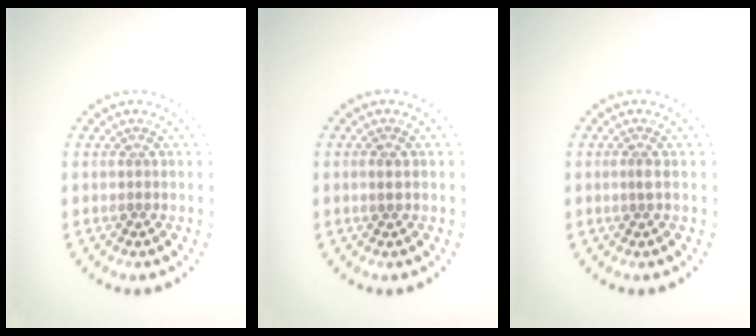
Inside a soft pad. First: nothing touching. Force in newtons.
{"total": 0.8, "press": 0.8, "slide": 0.1}
{"total": 0.9, "press": 0.6, "slide": 0.6}